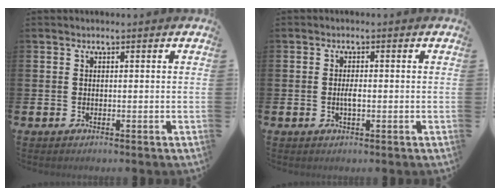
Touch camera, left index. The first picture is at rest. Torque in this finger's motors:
{"motor_torque": [0.22, 0.08, 0.06, 0.03]}